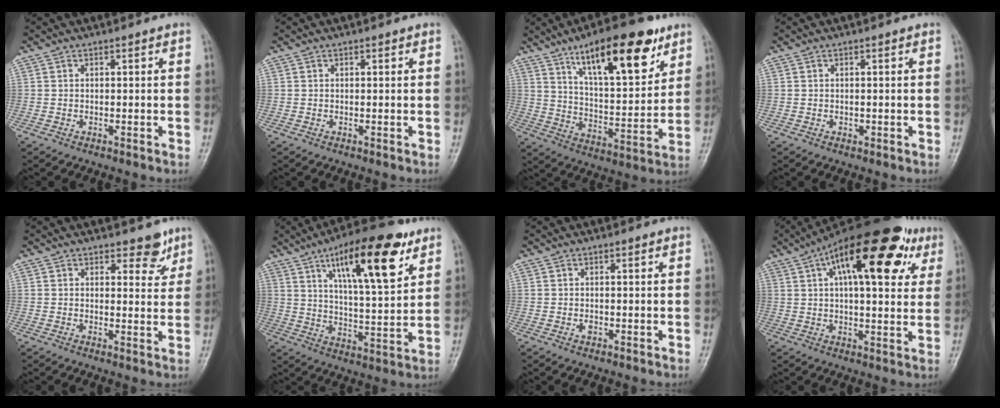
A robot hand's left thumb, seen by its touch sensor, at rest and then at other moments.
{"total": 0.5, "force": [0.3, 0.3, 0.3], "torque": [-0.002, -0.001, 0.002]}
{"total": 19.8, "force": [11.5, 6.8, 14.6], "torque": [-0.190, -0.051, 0.191]}
{"total": 0.5, "force": [0.1, 0.4, 0.2], "torque": [0.001, 0.001, -0.001]}
{"total": 4.0, "force": [2.9, 2.2, 1.6], "torque": [0.008, -0.018, 0.037]}
{"total": 18.8, "force": [9.7, 5.8, 15.0], "torque": [-0.209, -0.036, 0.154]}
{"total": 0.9, "force": [-0.1, 0.7, 0.6], "torque": [-0.006, 0.000, -0.002]}
{"total": 24.1, "force": [10.4, 9.9, 19.4], "torque": [-0.271, 0.016, 0.151]}